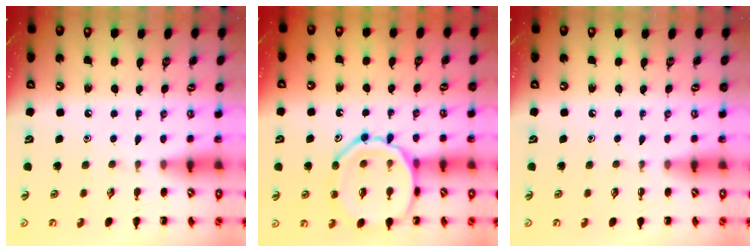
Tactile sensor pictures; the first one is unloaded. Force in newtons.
{"total": 15.4, "press": 15.4, "slide": 1.2}
{"total": 0.0}